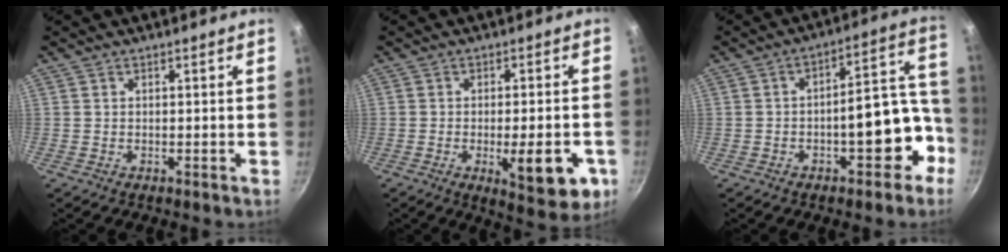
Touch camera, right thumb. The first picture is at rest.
{"total": 12.0, "force": [-3.7, 4.1, 10.6], "torque": [-0.114, 0.004, -0.042]}
{"total": 12.6, "force": [-4.9, 6.0, 10.0], "torque": [-0.070, 0.085, -0.059]}